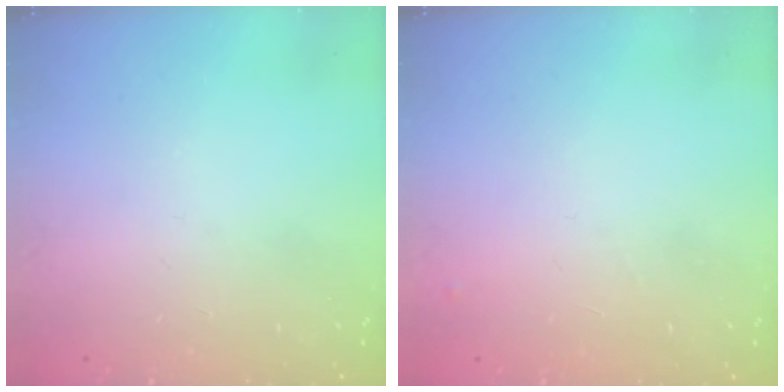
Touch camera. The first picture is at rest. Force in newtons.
{"total": 4.5, "press": 4.4, "slide": 0.6}